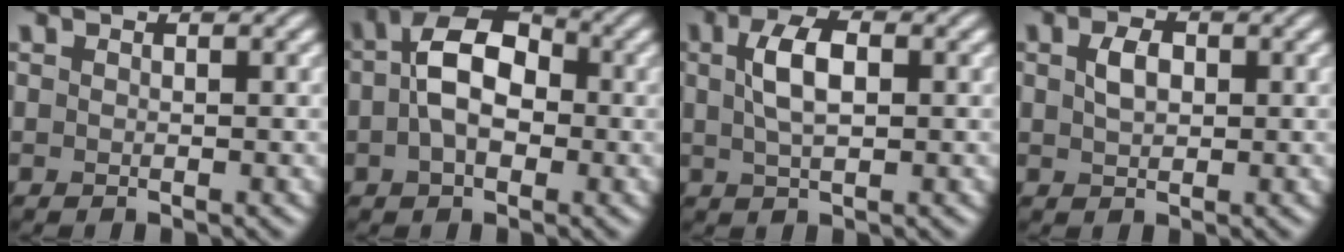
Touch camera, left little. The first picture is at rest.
{"total": 6.7, "force": [0.0, 4.2, 5.3], "torque": [-0.095, 0.015, -0.011]}
{"total": 4.0, "force": [0.8, 1.8, 3.4], "torque": [-0.071, 0.006, 0.013]}
{"total": 2.2, "force": [0.5, 1.4, 1.6], "torque": [-0.035, 0.003, 0.009]}